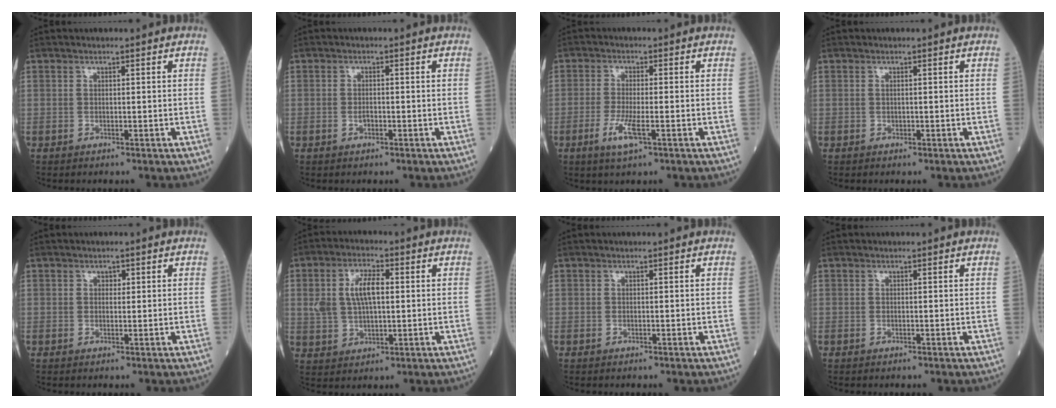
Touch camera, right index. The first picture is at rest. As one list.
[{"total": 1.2, "force": [-0.4, 0.6, 1.0], "torque": [-0.019, 0.002, -0.007]}, {"total": 4.6, "force": [-1.9, 0.6, 4.2], "torque": [-0.090, -0.008, -0.036]}, {"total": 0.0}, {"total": 0.9, "force": [0.4, 0.6, 0.5], "torque": [-0.007, -0.002, 0.005]}, {"total": 7.7, "force": [1.4, 3.5, 6.7], "torque": [-0.141, 0.020, 0.034]}, {"total": 0.0}, {"total": 0.0}]